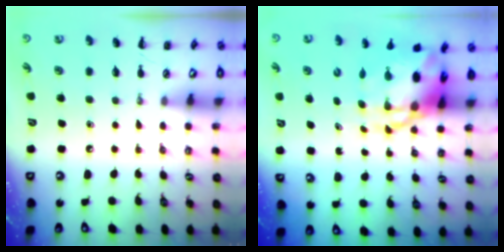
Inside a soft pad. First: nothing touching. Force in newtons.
{"total": 8.4, "press": 8.1, "slide": 2.2}